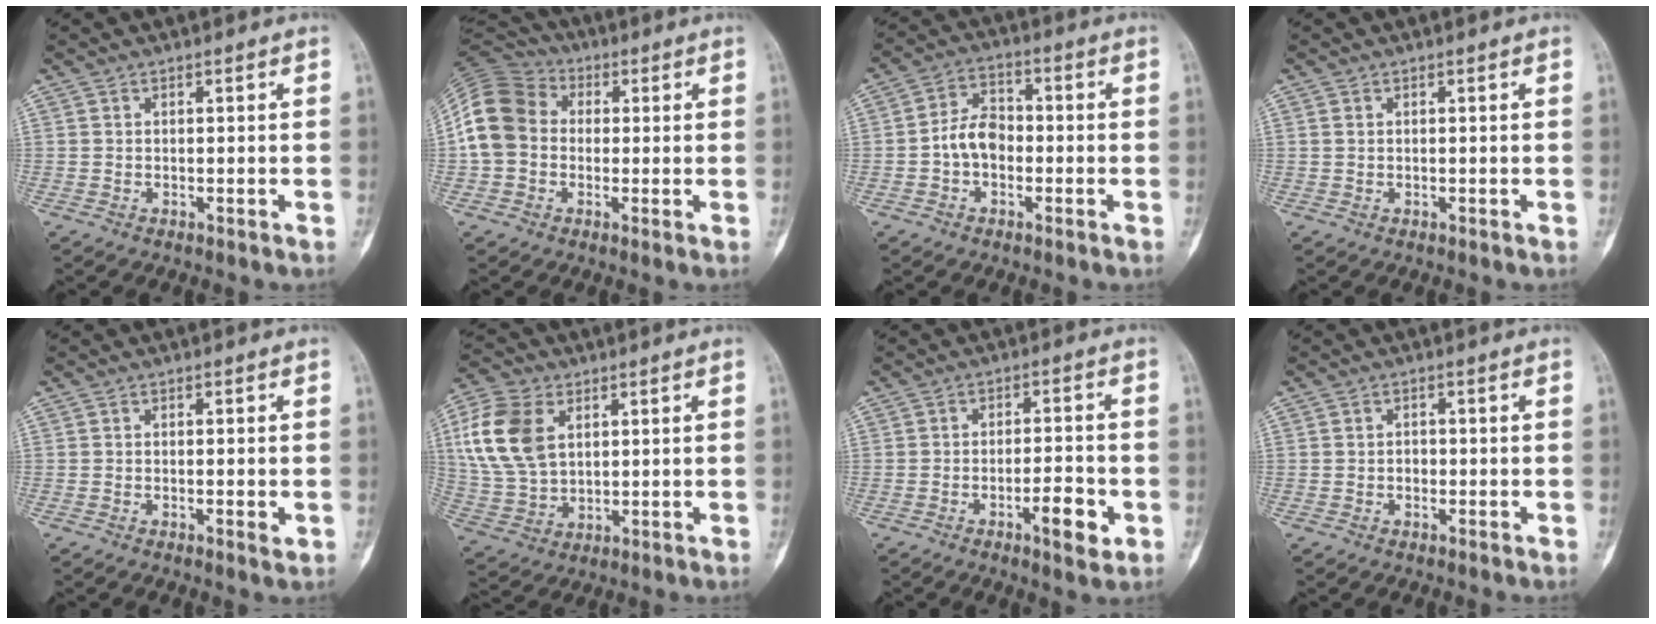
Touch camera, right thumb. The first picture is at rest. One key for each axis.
{"total": 12.1, "fx": 0.2, "fy": 10.1, "fz": 6.7, "tx": -0.123, "ty": 0.032, "tz": -0.010}
{"total": 7.1, "fx": -1.4, "fy": 5.3, "fz": 4.6, "tx": -0.061, "ty": 0.029, "tz": -0.038}
{"total": 0.7, "fx": 0.3, "fy": 0.5, "fz": 0.4, "tx": -0.010, "ty": 0.003, "tz": 0.007}
{"total": 1.8, "fx": -0.4, "fy": 0.5, "fz": 1.7, "tx": -0.030, "ty": -0.005, "tz": -0.007}
{"total": 14.4, "fx": 4.3, "fy": 9.5, "fz": 9.9, "tx": -0.199, "ty": -0.004, "tz": 0.089}
{"total": 7.0, "fx": -2.8, "fy": 2.2, "fz": 6.0, "tx": -0.085, "ty": 0.014, "tz": -0.040}
{"total": 1.3, "fx": -0.2, "fy": 1.1, "fz": 0.7, "tx": -0.006, "ty": 0.005, "tz": -0.005}